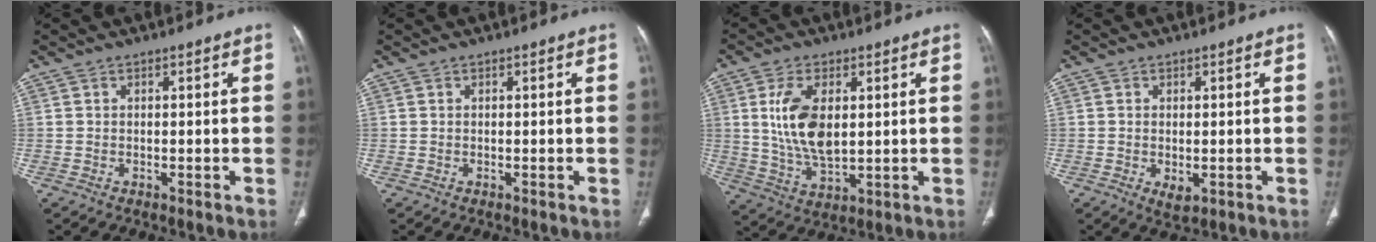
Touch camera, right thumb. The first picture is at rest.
{"total": 0.0}
{"total": 11.4, "force": [2.1, 5.9, 9.4], "torque": [-0.180, -0.015, 0.048]}
{"total": 2.6, "force": [-0.6, 1.4, 2.1], "torque": [-0.036, -0.007, -0.002]}